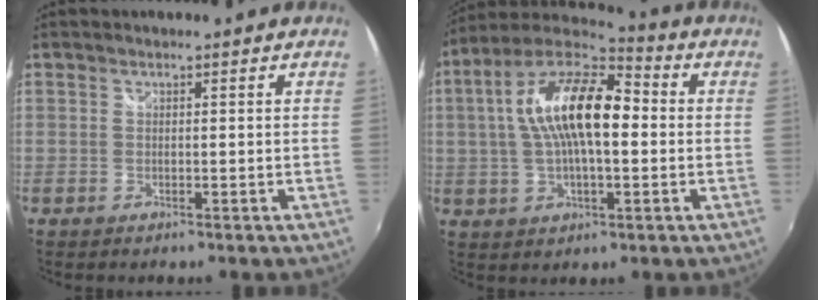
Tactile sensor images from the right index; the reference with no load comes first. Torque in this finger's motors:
{"motor_torque": [1.36, -0.54, 1.05, 0.21]}